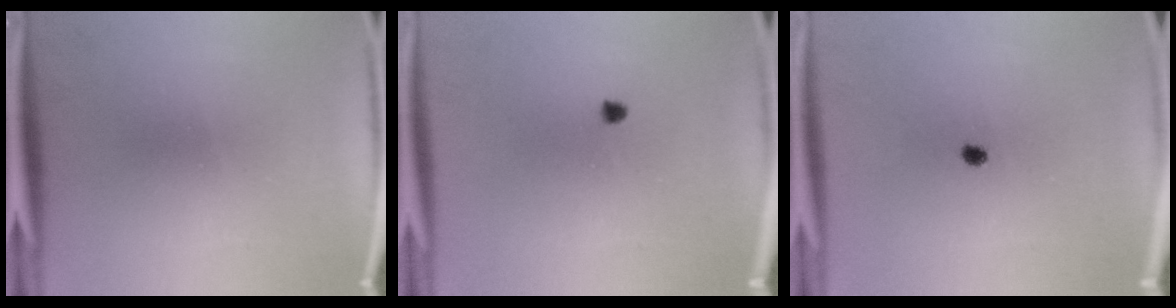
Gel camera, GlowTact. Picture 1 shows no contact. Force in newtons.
{"total": 1.0}
{"total": 1.2}